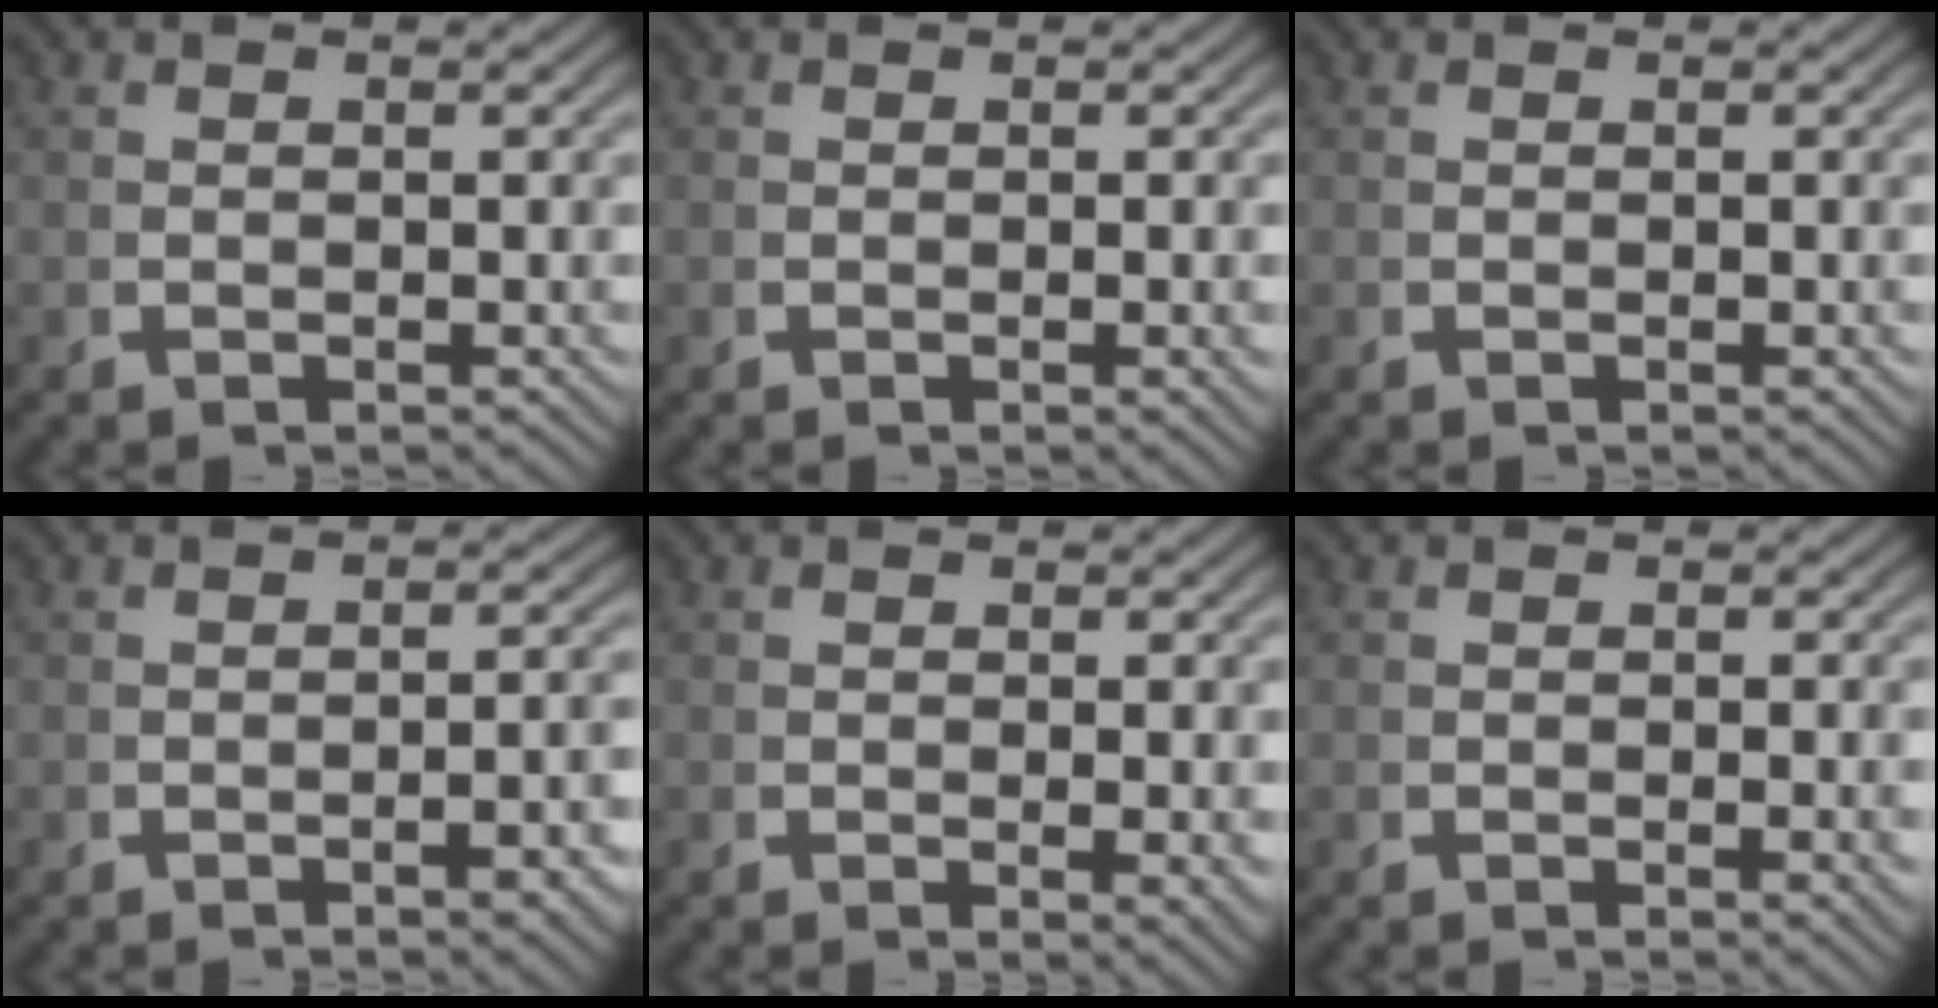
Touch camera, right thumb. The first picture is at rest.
{"total": 0.7, "force": [0.0, 0.1, 0.7], "torque": [-0.012, 0.001, 0.000]}
{"total": 0.0}
{"total": 2.5, "force": [-1.2, 0.5, 2.2], "torque": [-0.027, 0.008, -0.018]}
{"total": 1.6, "force": [0.2, 0.4, 1.5], "torque": [-0.020, -0.005, 0.006]}
{"total": 1.0, "force": [0.0, 0.2, 1.0], "torque": [-0.018, -0.001, 0.001]}